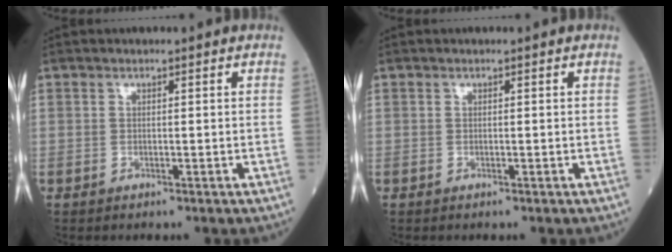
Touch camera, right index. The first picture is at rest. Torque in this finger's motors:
{"motor_torque": [0.00, 0.00, 0.00, 0.00]}